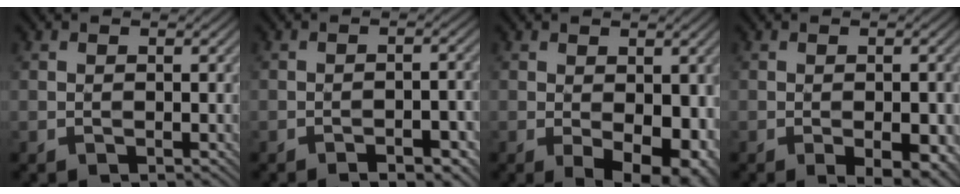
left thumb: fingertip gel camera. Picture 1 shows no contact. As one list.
[{"total": 3.6, "force": [-2.6, 0.9, 2.3], "torque": [-0.041, 0.018, -0.033]}, {"total": 8.1, "force": [-2.4, 4.0, 6.7], "torque": [-0.082, -0.016, -0.028]}, {"total": 4.6, "force": [-2.0, 1.5, 3.9], "torque": [-0.055, 0.002, -0.019]}]